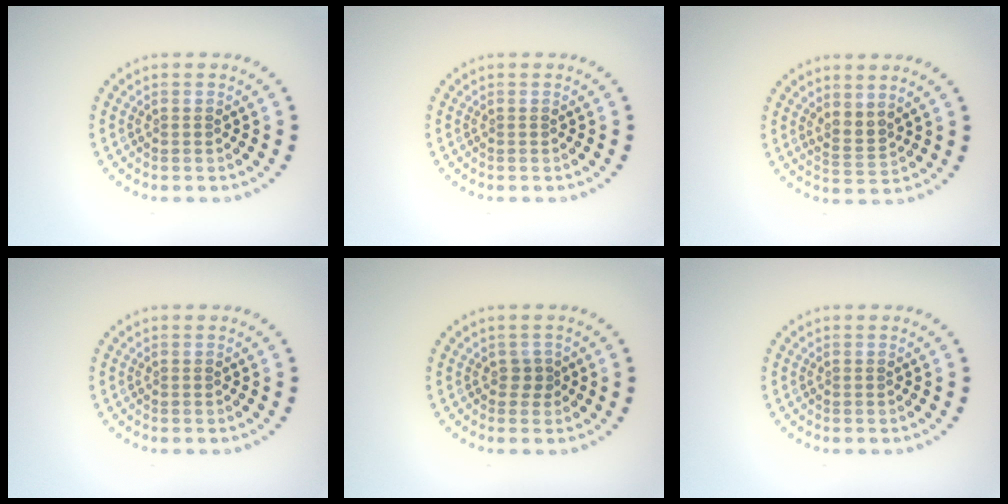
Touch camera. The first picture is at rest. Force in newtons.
{"total": 0.0}
{"total": 2.0, "press": 1.5, "slide": 1.4}
{"total": 0.0}
{"total": 1.2, "press": 0.9, "slide": 0.8}
{"total": 0.0}